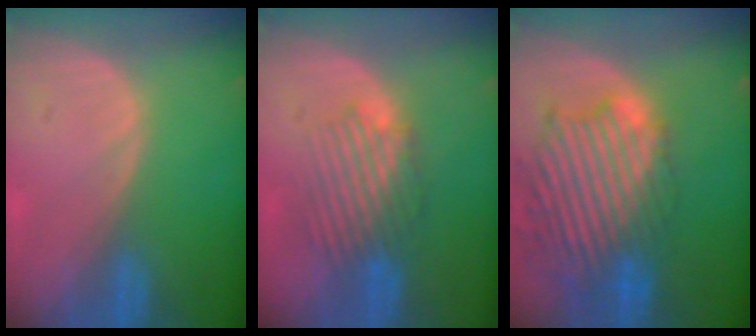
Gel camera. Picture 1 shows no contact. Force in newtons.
{"total": 5.9, "press": 5.7, "slide": 1.6}
{"total": 13.8, "press": 11.8, "slide": 7.2}